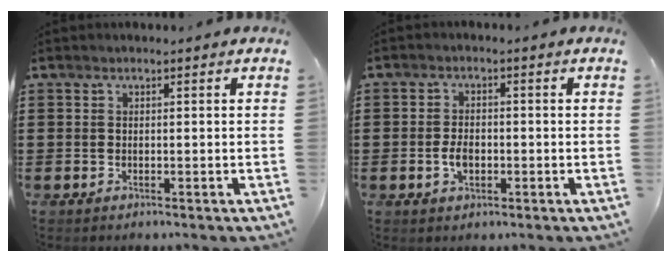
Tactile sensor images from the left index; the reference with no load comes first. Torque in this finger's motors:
{"motor_torque": [1.07, 1.07, 0.20, 0.04]}